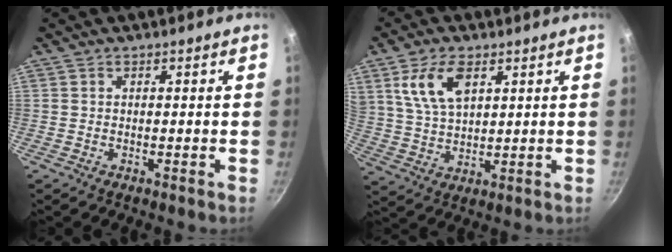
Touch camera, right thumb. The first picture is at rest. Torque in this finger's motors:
{"motor_torque": [0.63, 4.38, 1.72, 0.40, 0.65]}